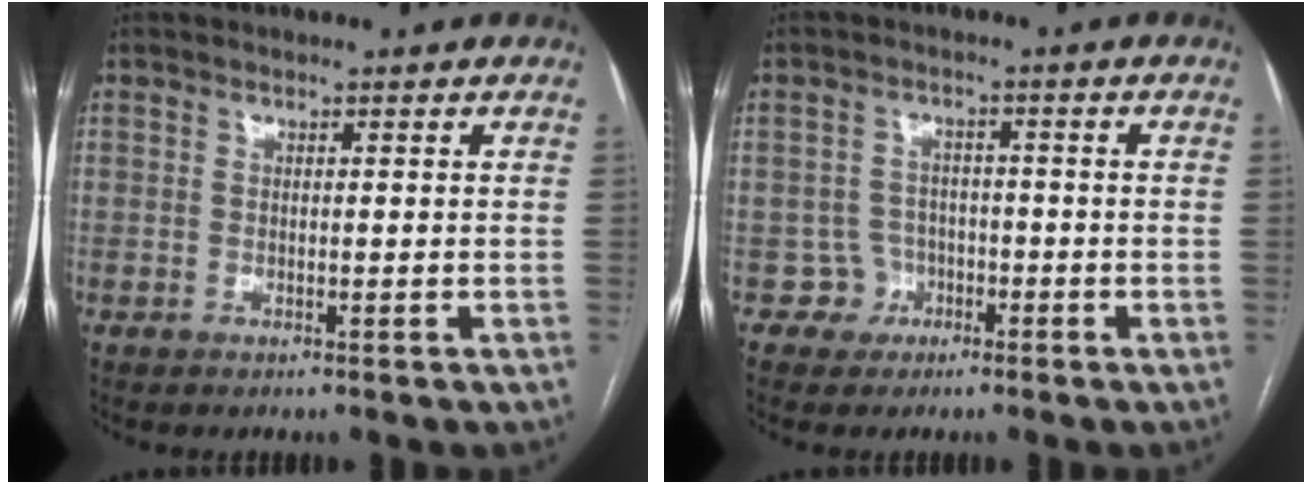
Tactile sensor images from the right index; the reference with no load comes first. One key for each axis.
{"total": 3.6, "fx": -1.6, "fy": 3.2, "fz": -0.5, "tx": 0.020, "ty": 0.018, "tz": -0.025}